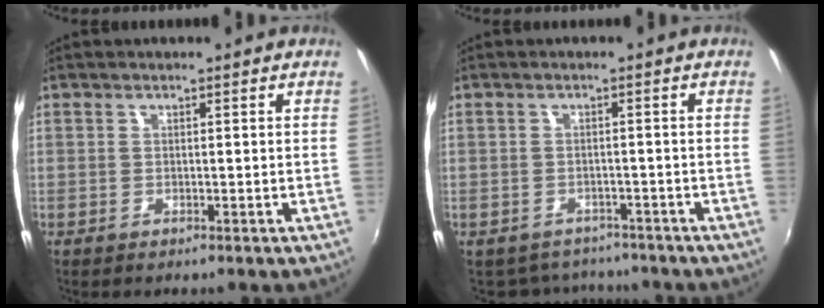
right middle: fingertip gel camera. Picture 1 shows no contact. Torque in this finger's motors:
{"motor_torque": [0.16, -0.14, -0.02, -0.02]}